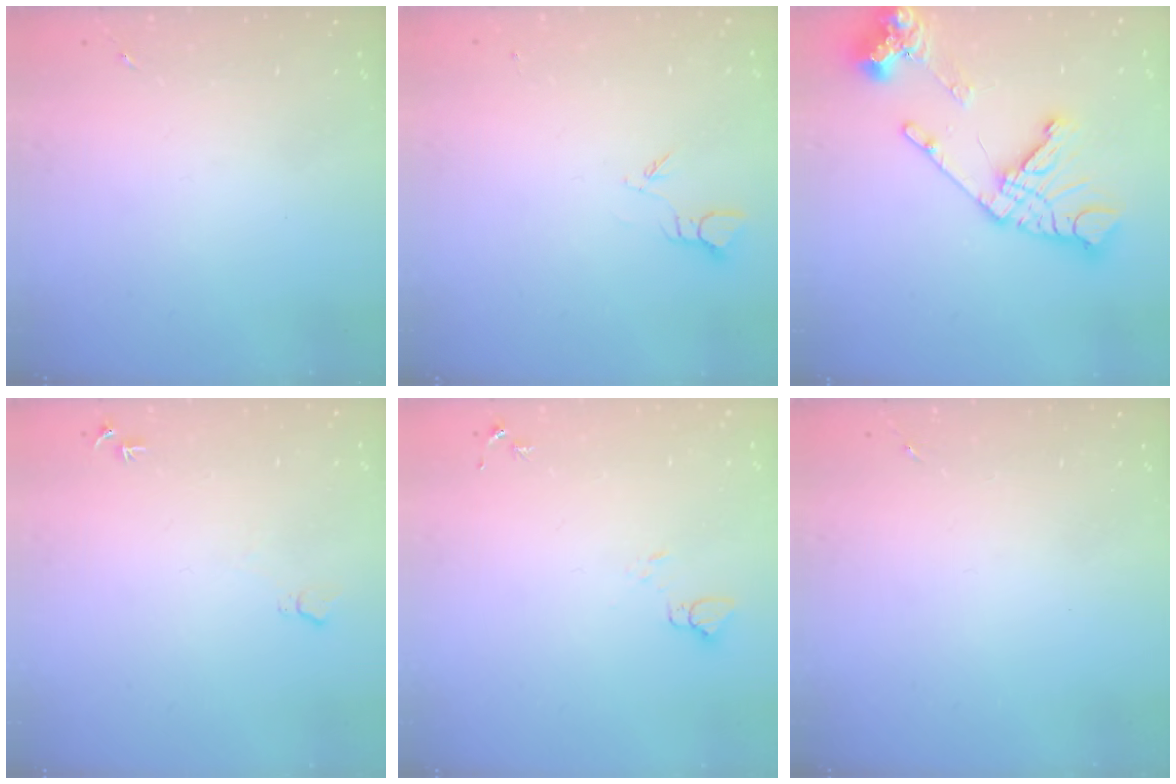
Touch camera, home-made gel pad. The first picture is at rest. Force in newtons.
{"total": 2.7, "press": 2.7, "slide": 0.3}
{"total": 20.4, "press": 20.3, "slide": 2.5}
{"total": 5.8, "press": 5.8, "slide": 0.7}
{"total": 3.9, "press": 3.9, "slide": 0.4}
{"total": 0.0}